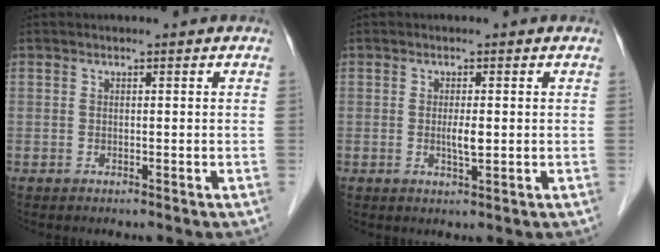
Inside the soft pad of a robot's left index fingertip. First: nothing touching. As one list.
[{"total": 2.1, "force": [0.0, 0.4, 2.1], "torque": [-0.042, -0.002, 0.001]}]